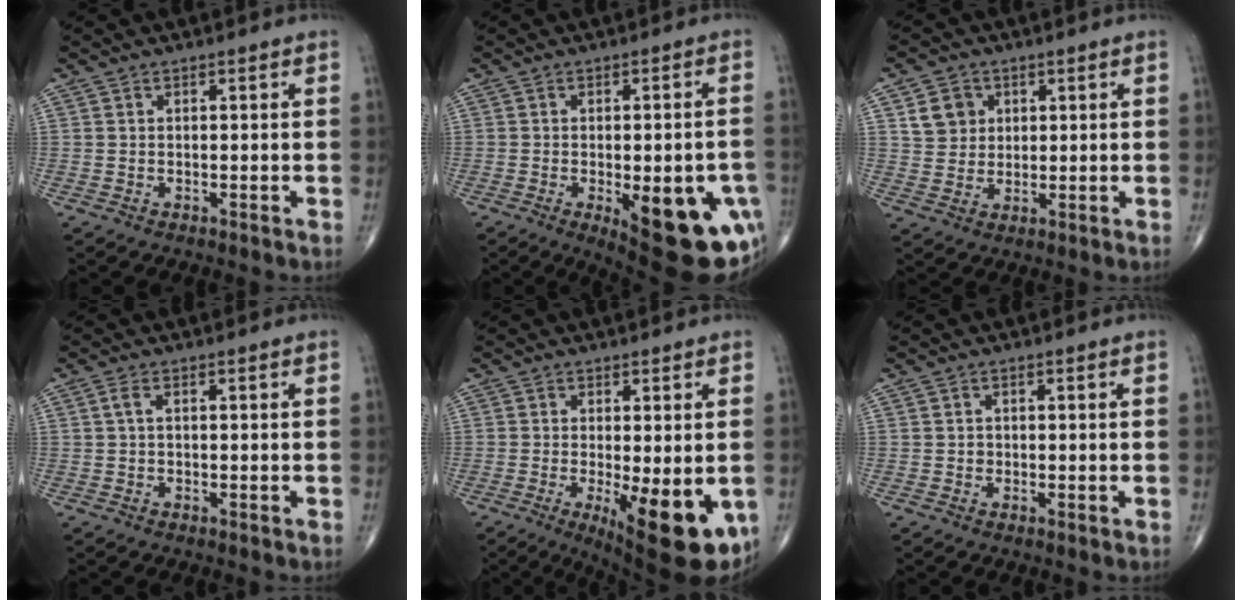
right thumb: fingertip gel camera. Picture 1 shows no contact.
{"total": 21.6, "force": [-7.2, 8.2, 18.6], "torque": [-0.167, -0.001, -0.071]}
{"total": 5.9, "force": [2.2, 5.1, 2.0], "torque": [-0.011, -0.009, 0.040]}
{"total": 1.4, "force": [0.2, 0.7, 1.3], "torque": [-0.032, 0.004, 0.000]}
{"total": 15.0, "force": [-4.4, 5.1, 13.4], "torque": [-0.152, -0.022, -0.047]}
{"total": 0.8, "force": [-0.1, 0.7, 0.3], "torque": [-0.001, 0.001, -0.003]}